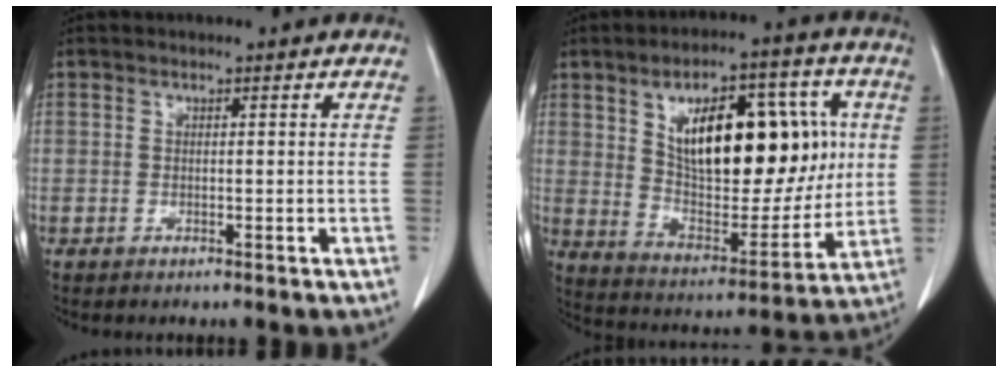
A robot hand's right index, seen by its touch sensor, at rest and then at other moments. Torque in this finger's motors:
{"motor_torque": [1.41, 0.66, 0.50, 0.21]}